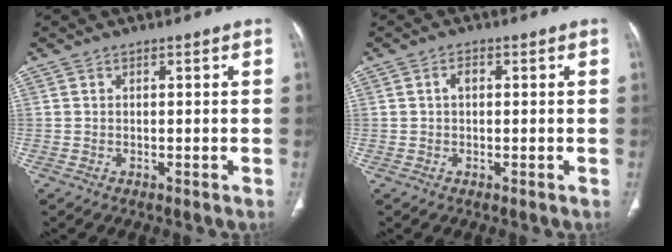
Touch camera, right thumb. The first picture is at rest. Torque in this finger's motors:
{"motor_torque": [-0.03, 0.21, 0.41, 0.16, -0.04]}